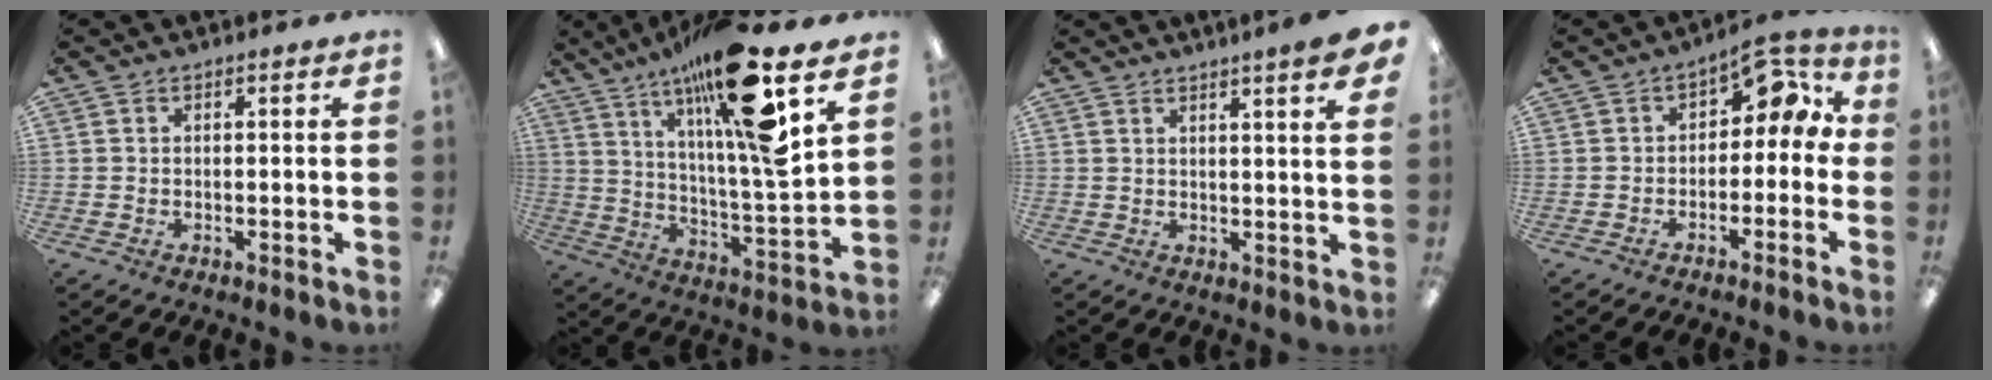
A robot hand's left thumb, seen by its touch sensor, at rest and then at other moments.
{"total": 22.9, "force": [14.7, 3.6, 17.2], "torque": [-0.296, -0.077, 0.226]}
{"total": 5.3, "force": [3.7, 0.1, 3.9], "torque": [-0.059, -0.016, 0.058]}
{"total": 6.6, "force": [2.4, 4.1, 4.6], "torque": [-0.063, -0.010, 0.035]}